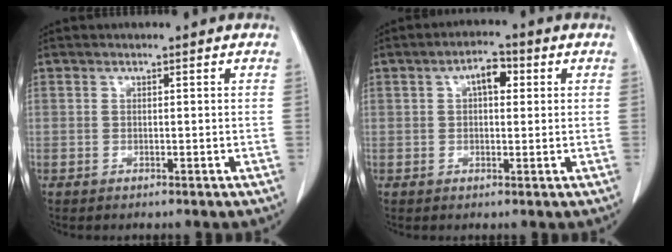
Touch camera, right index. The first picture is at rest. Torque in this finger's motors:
{"motor_torque": [0.40, 0.00, 0.17, 0.03]}